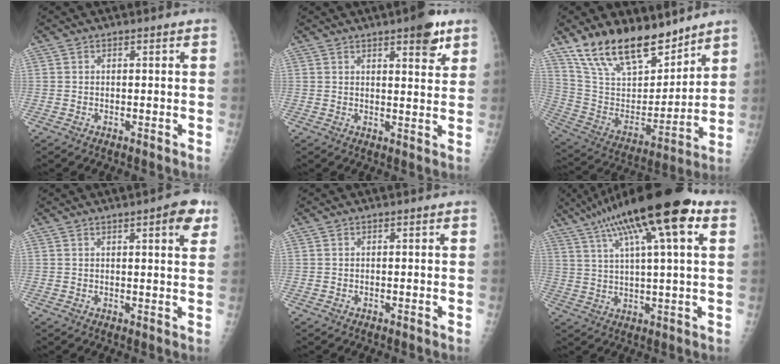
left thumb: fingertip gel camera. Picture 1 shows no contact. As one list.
[{"total": 6.9, "force": [4.2, 2.2, 5.1], "torque": [-0.052, -0.020, 0.051]}, {"total": 20.9, "force": [15.7, 8.9, 10.4], "torque": [-0.149, -0.078, 0.287]}, {"total": 5.7, "force": [3.0, 1.5, 4.6], "torque": [-0.046, -0.009, 0.032]}, {"total": 0.0}, {"total": 21.1, "force": [10.4, 4.3, 17.8], "torque": [-0.306, 0.018, 0.168]}]